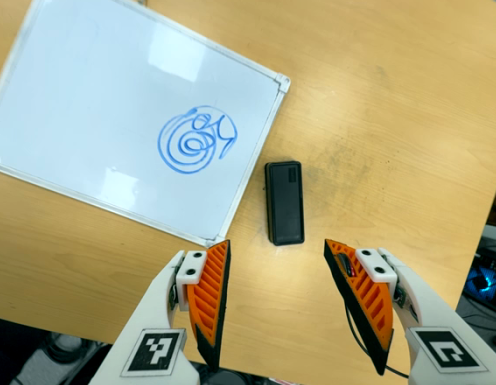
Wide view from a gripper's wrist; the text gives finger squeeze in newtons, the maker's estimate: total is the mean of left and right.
{"total": 0.0}